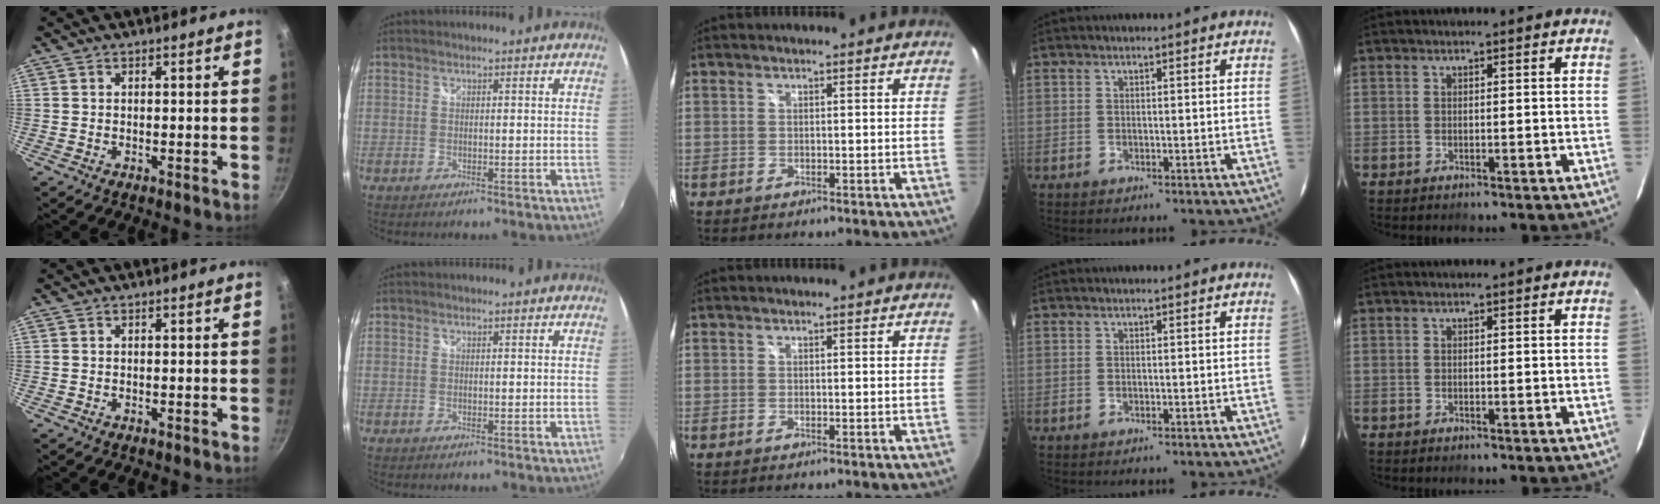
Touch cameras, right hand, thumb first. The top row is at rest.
{}